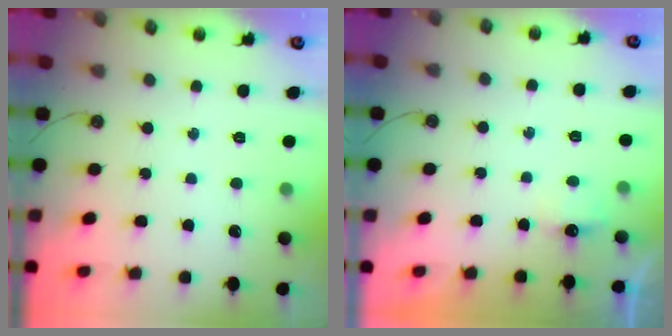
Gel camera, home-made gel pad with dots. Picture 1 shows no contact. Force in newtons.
{"total": 2.7, "press": 2.6, "slide": 0.4}